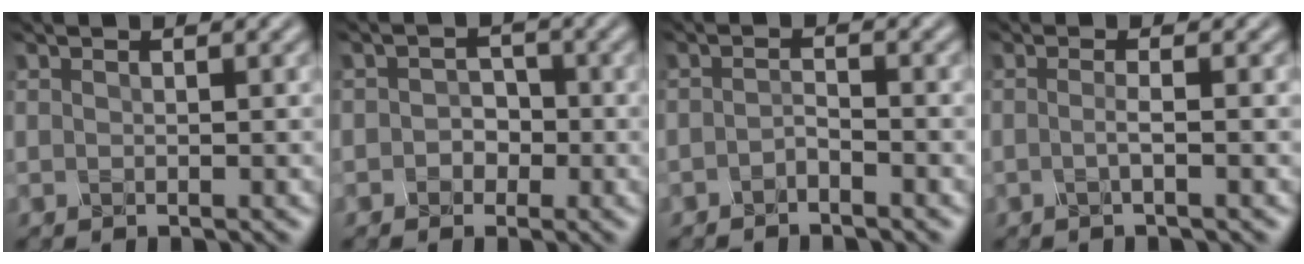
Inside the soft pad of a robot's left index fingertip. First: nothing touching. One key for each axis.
{"total": 2.2, "fx": -1.0, "fy": 1.8, "fz": 0.9, "tx": -0.010, "ty": 0.003, "tz": -0.027}
{"total": 1.6, "fx": -1.5, "fy": 0.2, "fz": 0.3, "tx": -0.010, "ty": 0.000, "tz": -0.032}
{"total": 1.5, "fx": -1.0, "fy": 0.2, "fz": 1.1, "tx": -0.018, "ty": 0.001, "tz": -0.026}